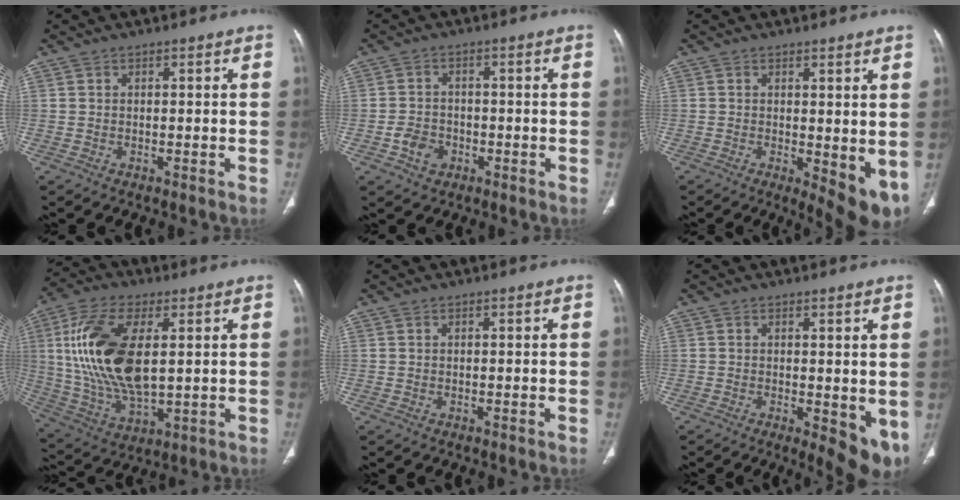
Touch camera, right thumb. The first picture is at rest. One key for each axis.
{"total": 4.4, "fx": -1.7, "fy": 3.5, "fz": 2.0, "tx": -0.025, "ty": 0.013, "tz": -0.028}
{"total": 8.0, "fx": -0.3, "fy": 3.1, "fz": 7.4, "tx": -0.094, "ty": -0.020, "tz": 0.005}
{"total": 19.6, "fx": 3.3, "fy": 9.6, "fz": 16.8, "tx": -0.339, "ty": -0.012, "tz": 0.067}
{"total": 0.0}
{"total": 7.7, "fx": -0.7, "fy": 3.1, "fz": 7.0, "tx": -0.087, "ty": -0.020, "tz": -0.002}